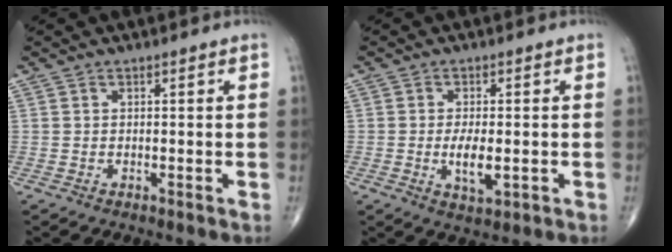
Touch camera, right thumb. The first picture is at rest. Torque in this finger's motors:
{"motor_torque": [2.95, 2.06, 1.73, -1.02, 0.48]}